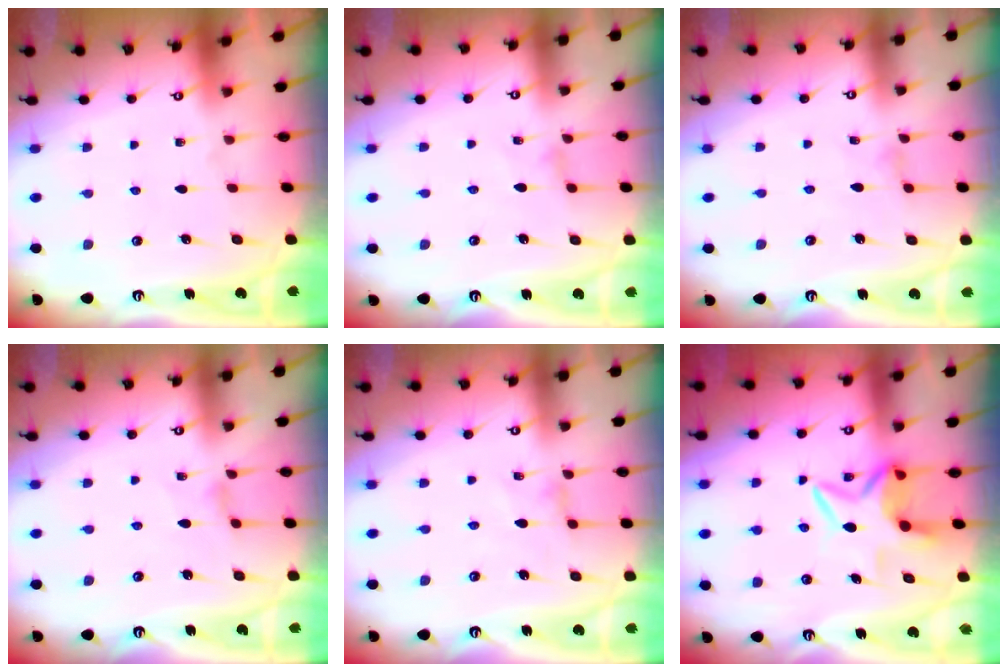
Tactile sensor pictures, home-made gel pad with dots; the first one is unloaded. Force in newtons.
{"total": 0.5, "press": 0.5, "slide": 0.1}
{"total": 1.0, "press": 1.0, "slide": 0.2}
{"total": 2.2, "press": 2.2, "slide": 0.3}
{"total": 0.6, "press": 0.6, "slide": 0.2}
{"total": 7.7, "press": 7.6, "slide": 1.0}